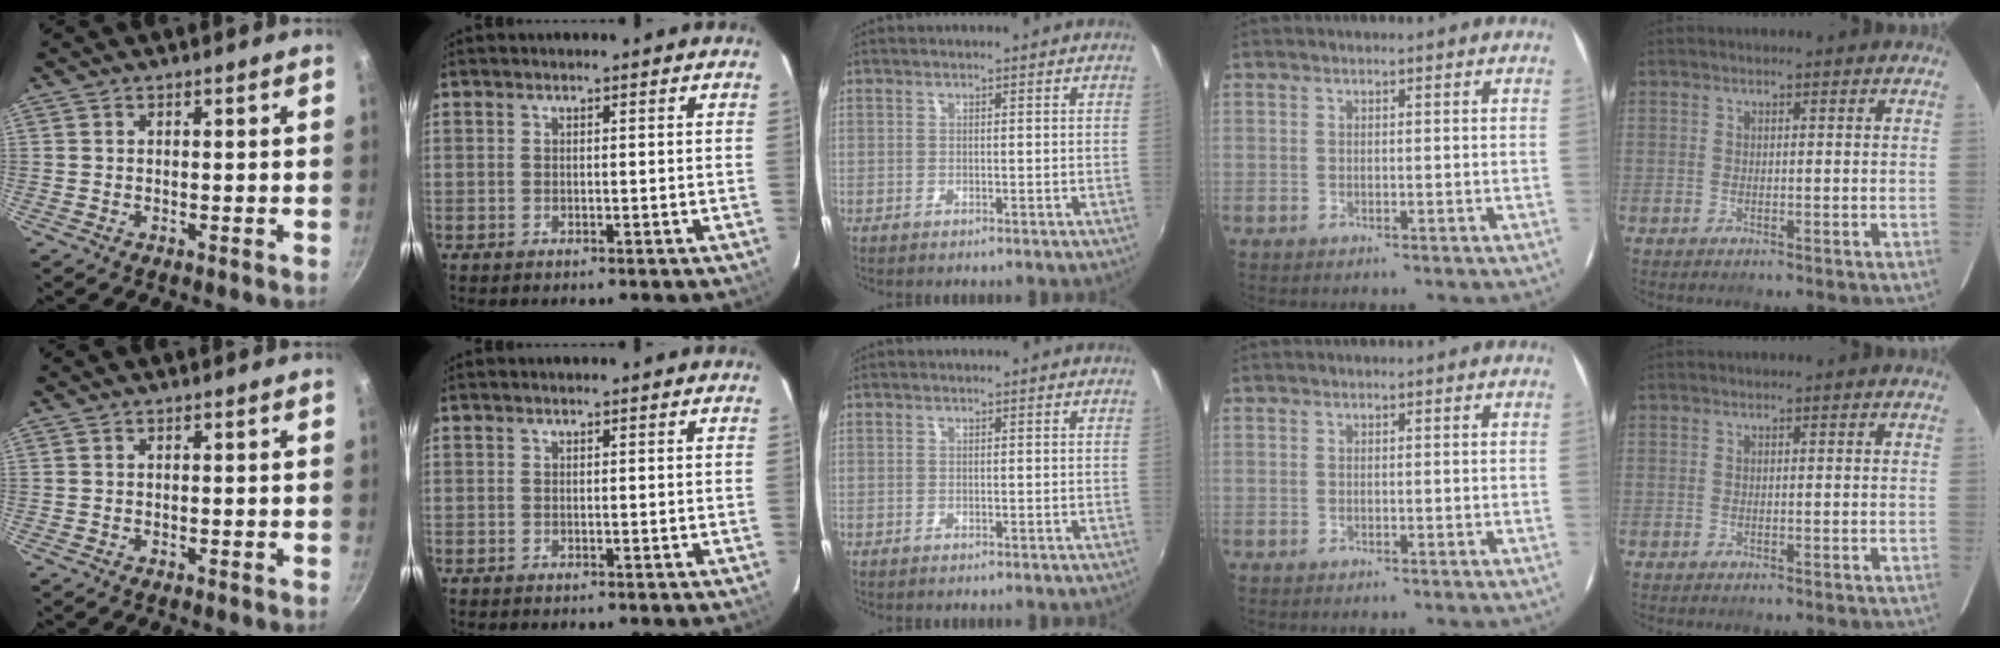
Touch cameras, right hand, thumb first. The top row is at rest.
{}